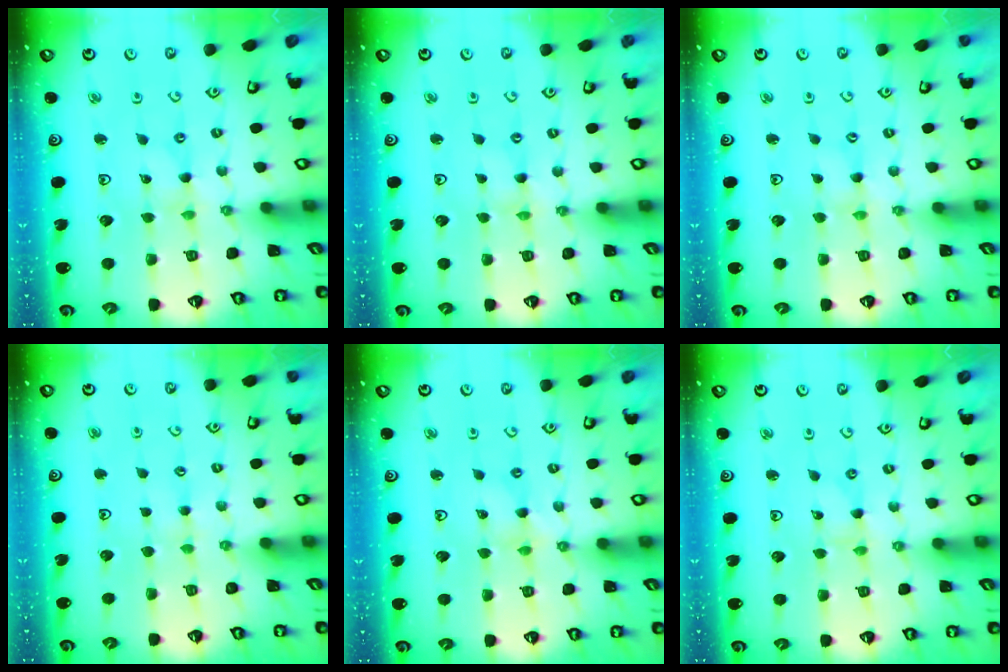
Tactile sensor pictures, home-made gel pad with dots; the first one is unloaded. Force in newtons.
{"total": 0.0}
{"total": 0.0}
{"total": 2.4, "press": 2.4, "slide": 0.3}
{"total": 2.6, "press": 2.6, "slide": 0.3}
{"total": 0.0}